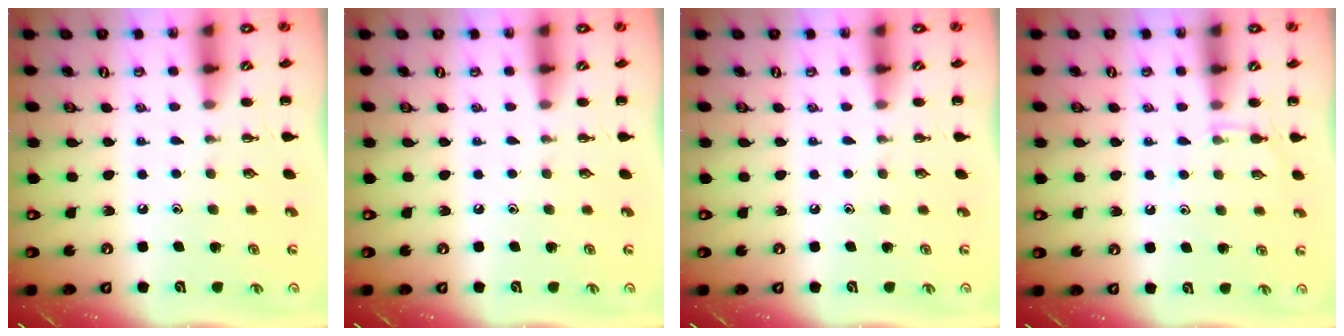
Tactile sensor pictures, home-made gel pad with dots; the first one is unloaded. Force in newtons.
{"total": 0.0}
{"total": 0.0}
{"total": 3.8, "press": 3.6, "slide": 1.3}